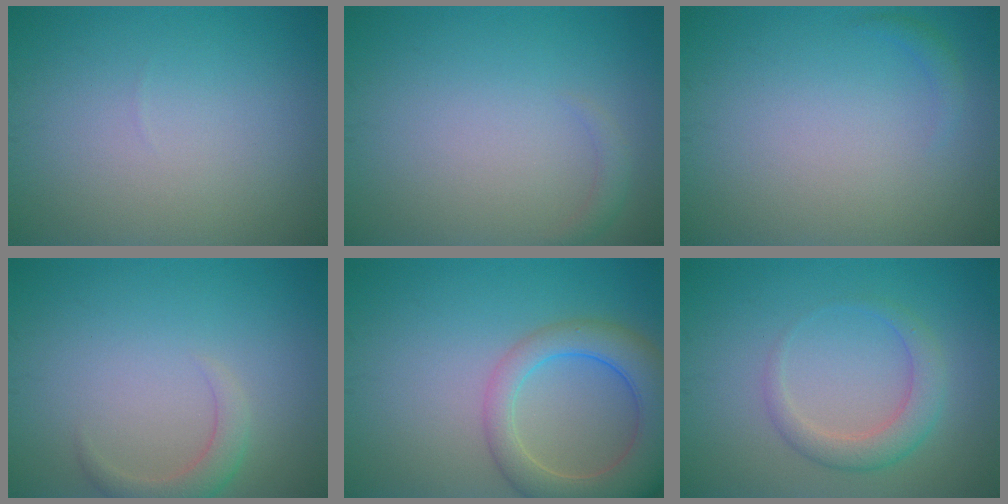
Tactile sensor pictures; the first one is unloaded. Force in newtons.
{"total": 0.9, "press": 0.9, "slide": 0.1}
{"total": 0.8, "press": 0.8, "slide": 0.1}
{"total": 2.2, "press": 2.2, "slide": 0.2}
{"total": 7.2, "press": 7.2, "slide": 0.5}
{"total": 3.0, "press": 3.0, "slide": 0.1}